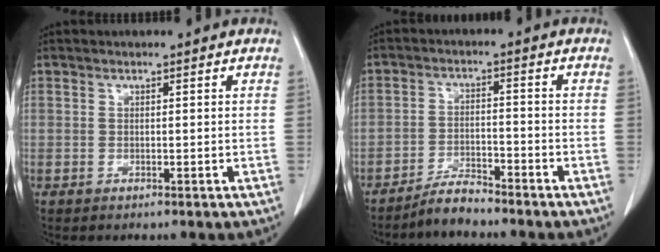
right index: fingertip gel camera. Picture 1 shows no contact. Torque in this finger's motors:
{"motor_torque": [-0.50, -0.14, -0.29, -0.21]}